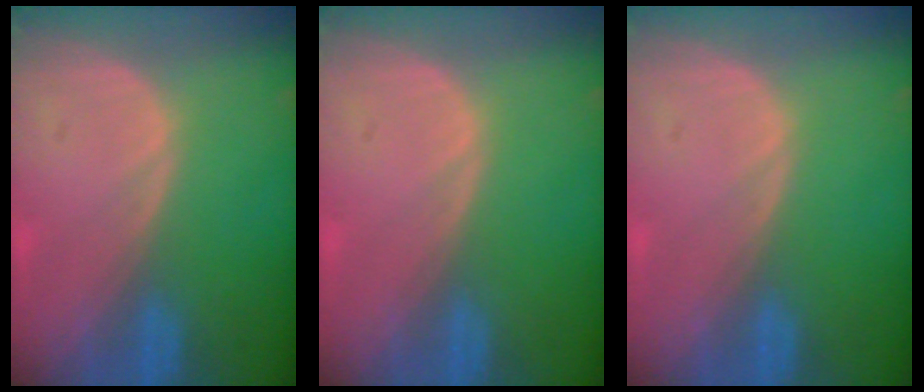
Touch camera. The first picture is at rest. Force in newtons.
{"total": 0.0}
{"total": 0.0}